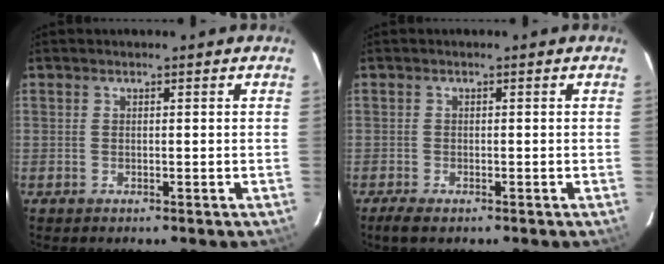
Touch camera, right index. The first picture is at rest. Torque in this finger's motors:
{"motor_torque": [0.06, -0.01, 0.11, 0.02]}